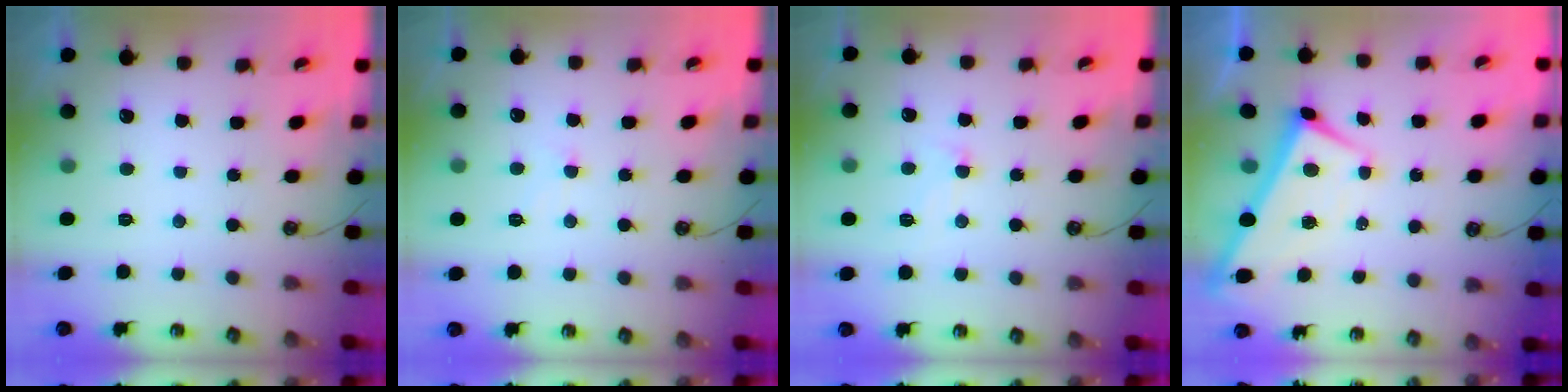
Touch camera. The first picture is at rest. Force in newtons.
{"total": 1.5, "press": 1.4, "slide": 0.4}
{"total": 5.1, "press": 5.1, "slide": 0.6}
{"total": 2.3, "press": 2.2, "slide": 0.2}